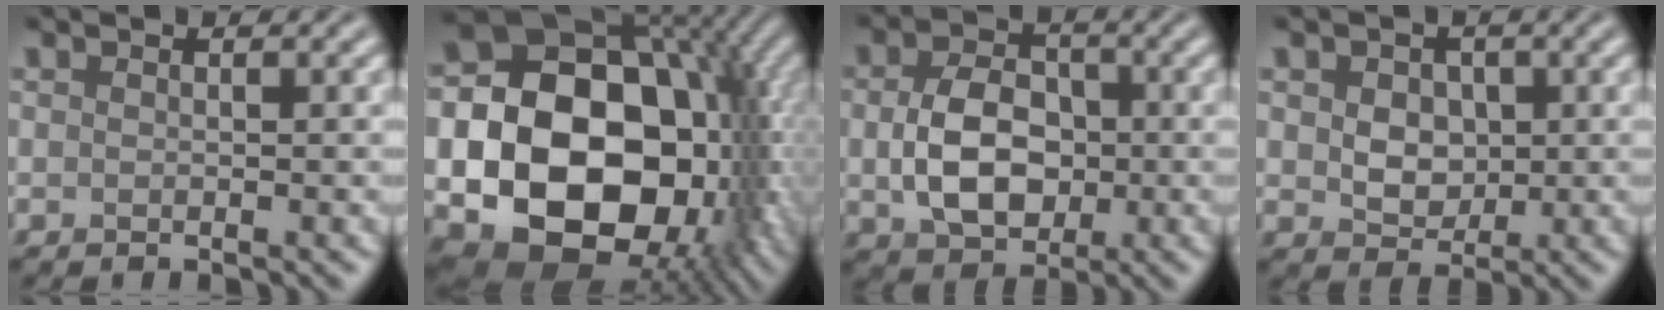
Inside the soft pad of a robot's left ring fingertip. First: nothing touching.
{"total": 19.9, "force": [-2.3, 15.3, 12.4], "torque": [-0.190, -0.030, -0.040]}
{"total": 6.3, "force": [-0.3, 4.5, 4.4], "torque": [-0.089, -0.005, -0.005]}
{"total": 3.7, "force": [0.6, 2.8, 2.2], "torque": [-0.038, 0.000, 0.003]}